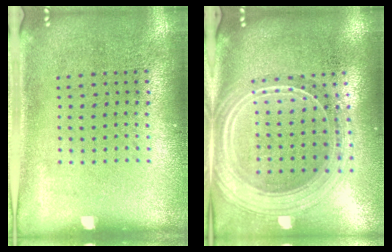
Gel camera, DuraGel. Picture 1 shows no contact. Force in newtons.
{"total": 2.5, "press": 2.2, "slide": 1.3}